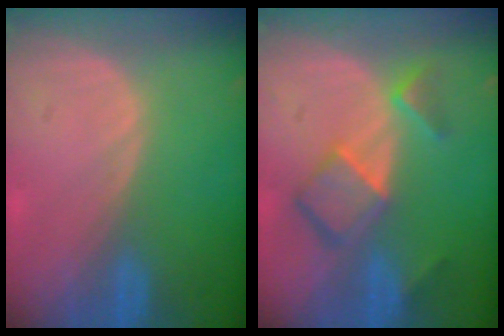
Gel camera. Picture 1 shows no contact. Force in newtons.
{"total": 7.2, "press": 6.2, "slide": 3.6}